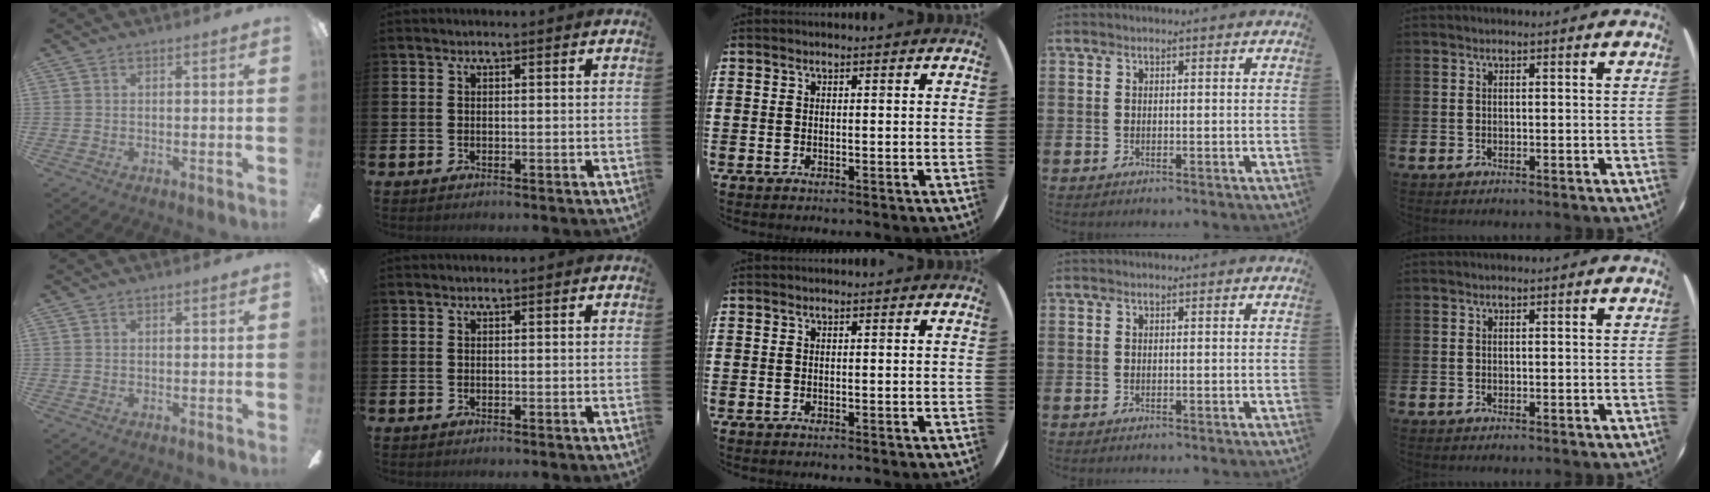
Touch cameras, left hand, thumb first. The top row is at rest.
{}